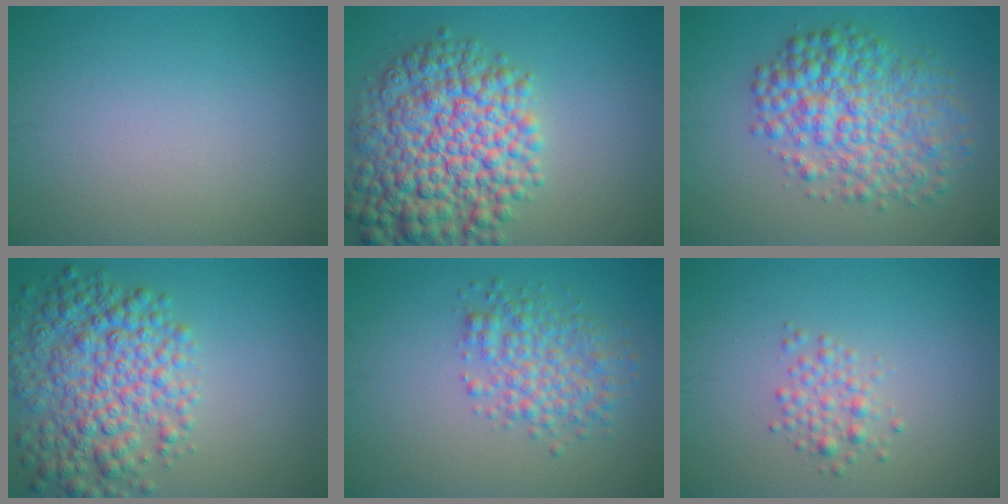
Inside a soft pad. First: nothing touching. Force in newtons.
{"total": 10.8, "press": 10.8, "slide": 0.3}
{"total": 7.3, "press": 7.3, "slide": 0.1}
{"total": 7.6, "press": 7.6, "slide": 0.2}
{"total": 4.1, "press": 4.1, "slide": 0.1}
{"total": 1.9, "press": 1.9, "slide": 0.1}